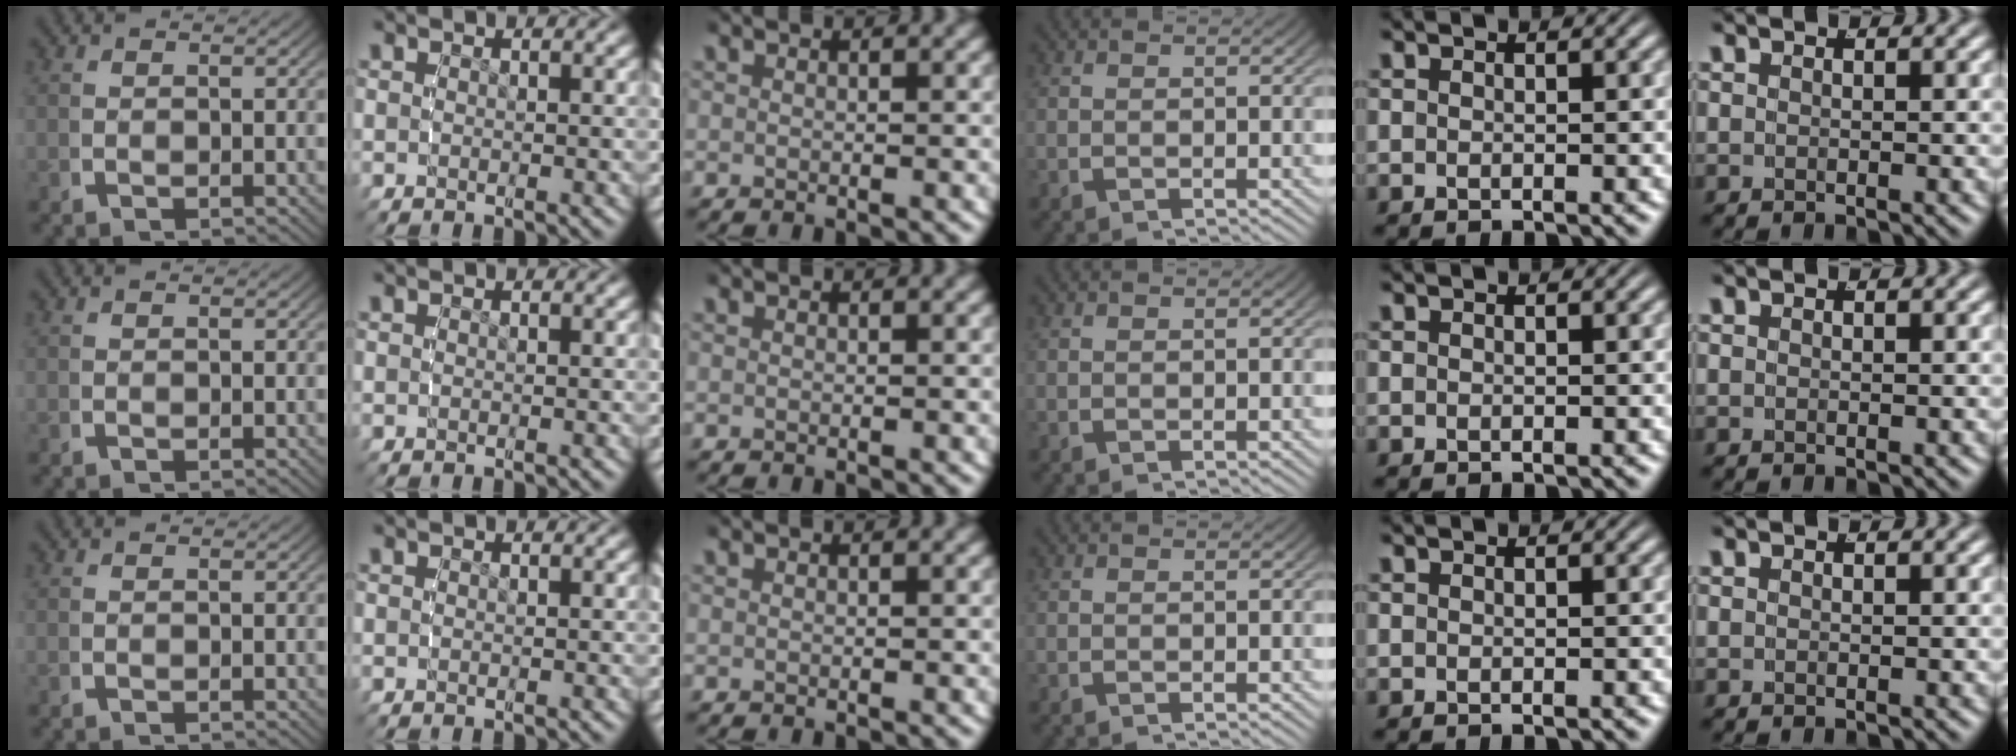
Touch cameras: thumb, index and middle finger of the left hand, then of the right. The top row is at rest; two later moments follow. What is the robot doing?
{"motion": "reach", "object": "paper"}